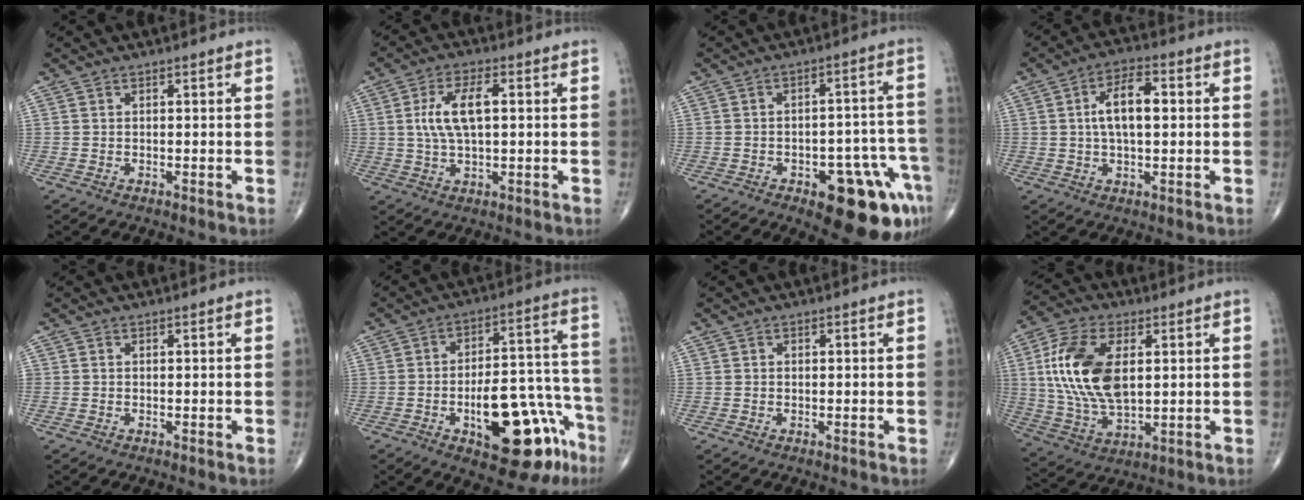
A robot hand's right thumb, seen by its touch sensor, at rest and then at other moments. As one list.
[{"total": 8.5, "force": [1.2, 3.6, 7.7], "torque": [-0.153, 0.008, 0.022]}, {"total": 15.9, "force": [-7.8, 6.7, 12.1], "torque": [-0.087, 0.057, -0.084]}, {"total": 8.7, "force": [1.0, 4.0, 7.6], "torque": [-0.126, 0.014, 0.014]}, {"total": 0.0}, {"total": 20.1, "force": [-9.4, 8.2, 15.7], "torque": [-0.168, 0.072, -0.117]}, {"total": 0.0}, {"total": 17.2, "force": [3.0, 9.3, 14.2], "torque": [-0.280, -0.005, 0.059]}]